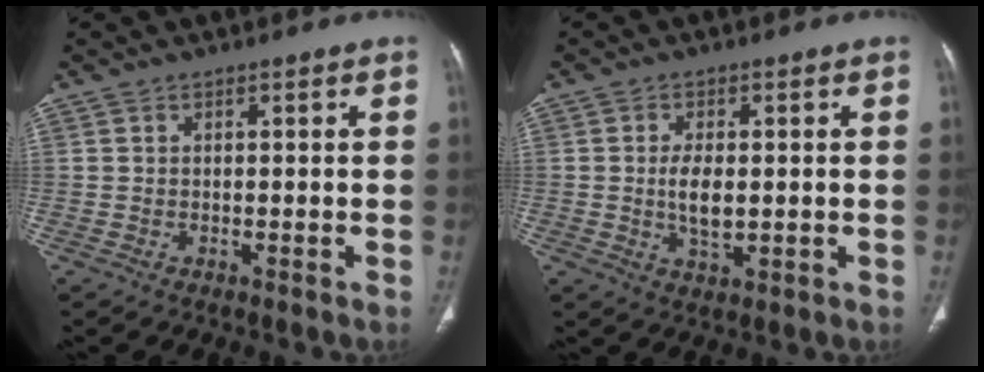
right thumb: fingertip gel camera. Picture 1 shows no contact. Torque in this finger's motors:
{"motor_torque": [3.37, 1.64, 1.35, -1.39, 0.32]}